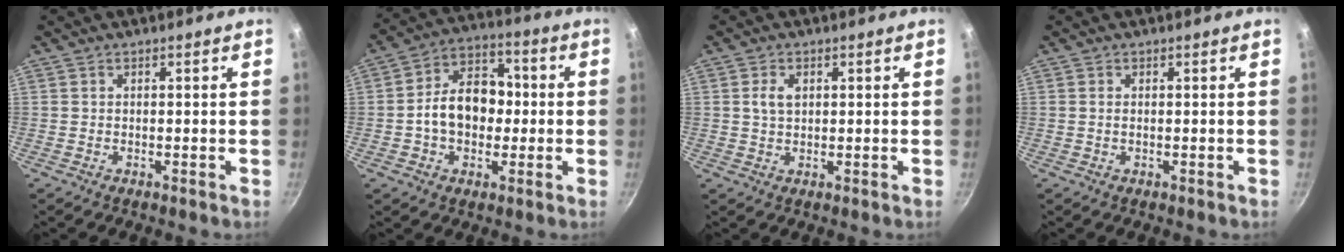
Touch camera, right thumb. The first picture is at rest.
{"total": 12.8, "force": [-0.7, 9.1, 9.0], "torque": [-0.118, 0.033, -0.021]}
{"total": 3.2, "force": [0.8, 2.1, 2.3], "torque": [-0.041, 0.000, 0.017]}
{"total": 0.5, "force": [0.0, 0.2, 0.5], "torque": [-0.010, -0.001, 0.001]}